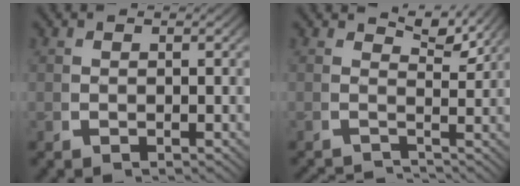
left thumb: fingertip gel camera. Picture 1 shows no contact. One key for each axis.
{"total": 2.3, "fx": -0.1, "fy": 1.1, "fz": 2.0, "tx": -0.015, "ty": -0.009, "tz": 0.000}